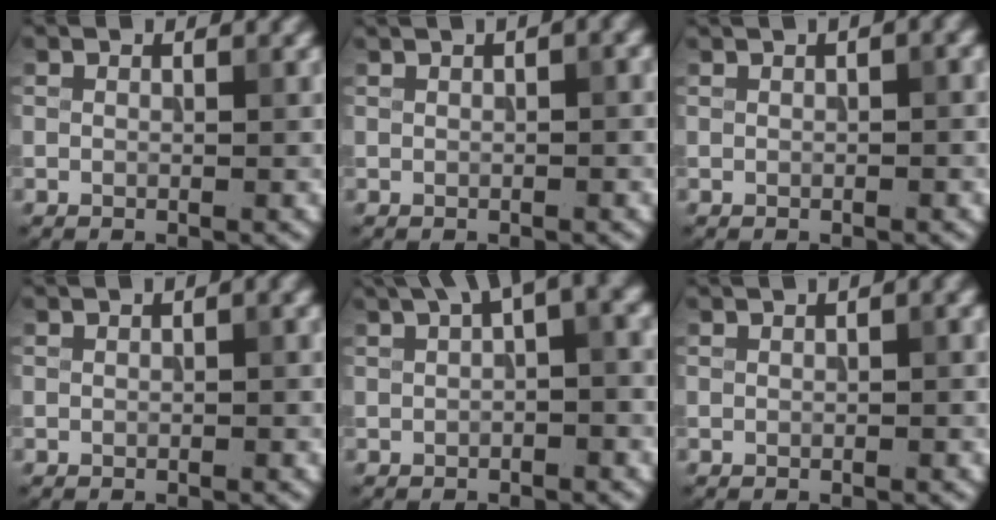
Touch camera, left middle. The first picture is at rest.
{"total": 3.7, "force": [1.8, 1.2, 2.9], "torque": [-0.036, 0.014, 0.020]}
{"total": 2.7, "force": [1.2, 0.8, 2.3], "torque": [-0.029, 0.007, 0.014]}
{"total": 1.6, "force": [0.5, 0.5, 1.4], "torque": [-0.016, 0.006, 0.008]}
{"total": 6.0, "force": [2.5, 1.9, 5.1], "torque": [-0.057, 0.021, 0.033]}
{"total": 2.1, "force": [0.9, 0.5, 1.8], "torque": [-0.022, 0.005, 0.009]}